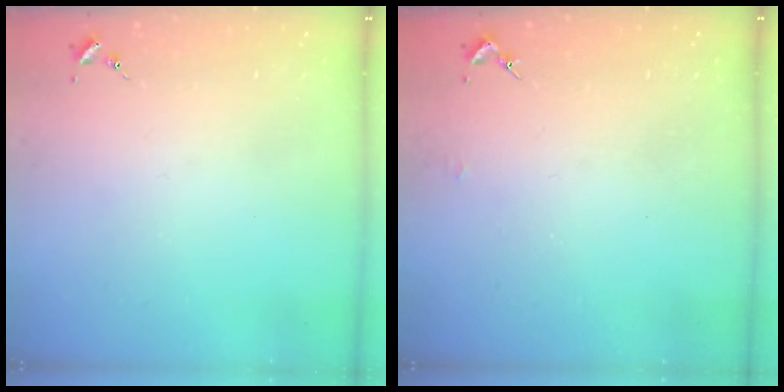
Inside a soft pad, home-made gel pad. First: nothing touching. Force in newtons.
{"total": 1.4, "press": 1.4, "slide": 0.1}